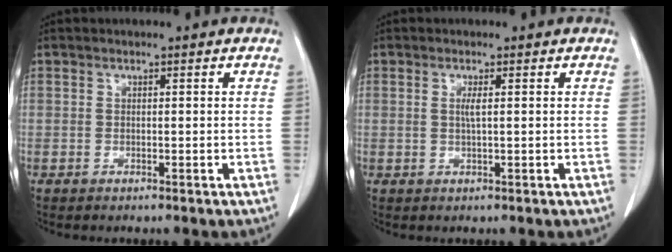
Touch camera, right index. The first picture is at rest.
{"total": 1.4, "force": [0.2, -0.1, 1.4], "torque": [-0.032, 0.000, 0.003]}